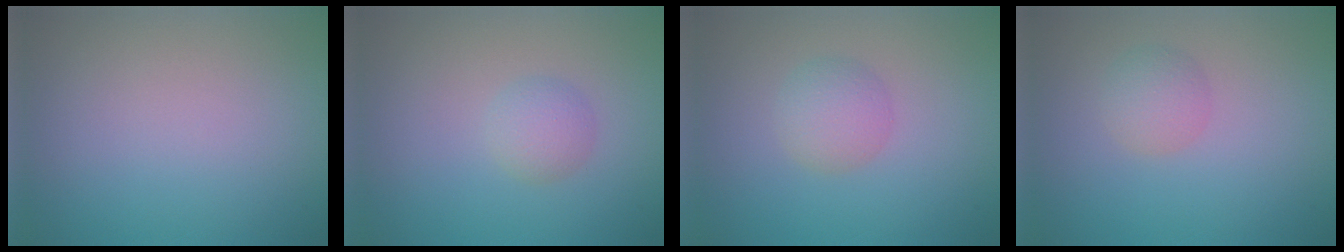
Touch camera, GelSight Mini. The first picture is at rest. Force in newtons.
{"total": 1.7, "press": 1.7, "slide": 0.1}
{"total": 2.4, "press": 2.4, "slide": 0.1}
{"total": 1.9, "press": 1.9, "slide": 0.0}